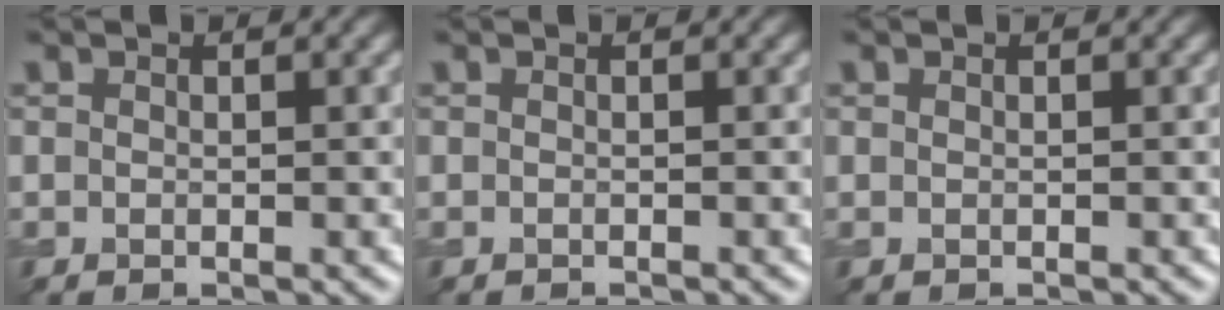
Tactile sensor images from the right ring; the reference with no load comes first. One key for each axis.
{"total": 0.9, "fx": -0.8, "fy": 0.1, "fz": 0.4, "tx": 0.002, "ty": -0.003, "tz": -0.016}
{"total": 0.6, "fx": -0.2, "fy": 0.3, "fz": 0.4, "tx": -0.001, "ty": -0.002, "tz": -0.008}